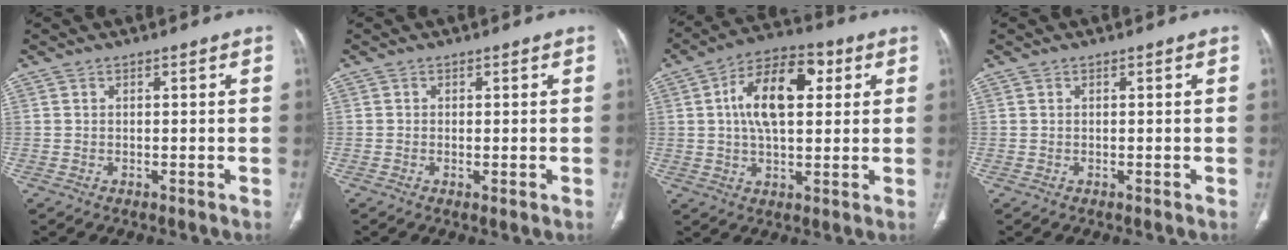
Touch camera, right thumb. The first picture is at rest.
{"total": 0.9, "force": [-0.2, 0.2, 0.8], "torque": [-0.021, -0.004, -0.004]}
{"total": 14.2, "force": [3.6, 6.9, 11.8], "torque": [-0.195, 0.009, 0.058]}
{"total": 0.0}